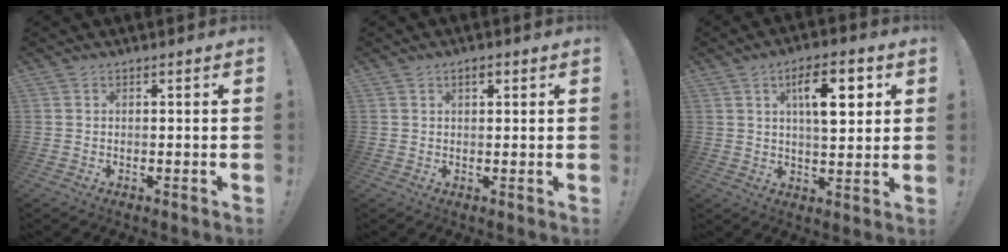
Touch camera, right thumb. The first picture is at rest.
{"total": 1.8, "force": [1.0, 0.8, 1.3], "torque": [-0.016, -0.001, 0.015]}
{"total": 11.8, "force": [4.0, 4.8, 10.0], "torque": [-0.147, 0.001, 0.060]}